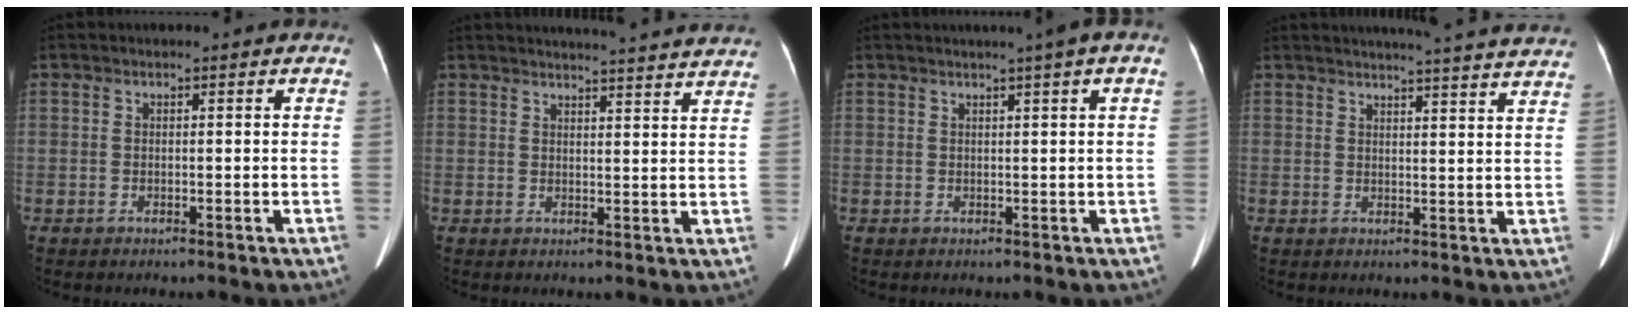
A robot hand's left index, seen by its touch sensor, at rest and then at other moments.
{"total": 17.2, "force": [16.5, 0.5, 4.9], "torque": [-0.061, -0.018, 0.190]}
{"total": 3.2, "force": [1.8, -0.6, 2.6], "torque": [-0.036, 0.012, 0.025]}
{"total": 18.4, "force": [17.3, 0.1, 6.3], "torque": [-0.086, -0.025, 0.200]}